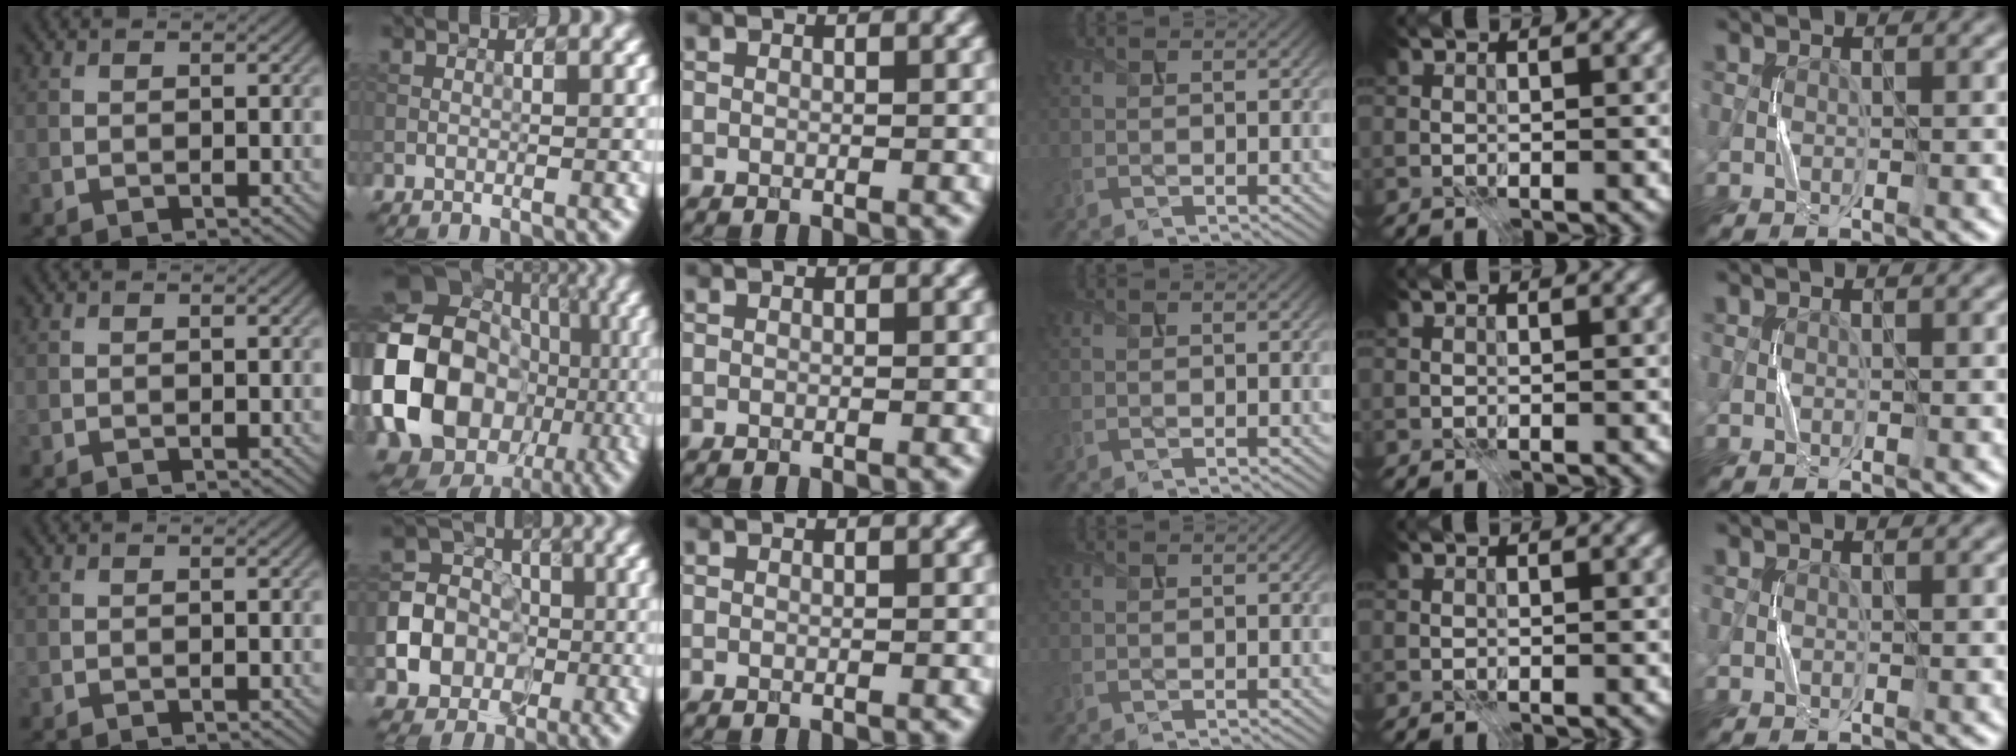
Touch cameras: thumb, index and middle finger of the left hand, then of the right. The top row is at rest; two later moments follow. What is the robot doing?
{"motion": "press", "object": "sticker"}